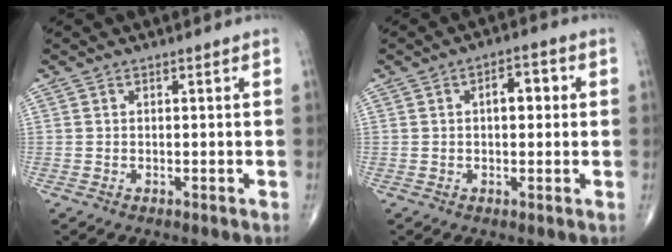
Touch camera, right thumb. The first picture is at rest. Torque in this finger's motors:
{"motor_torque": [0.89, 1.65, 0.89, 0.09, 0.06]}